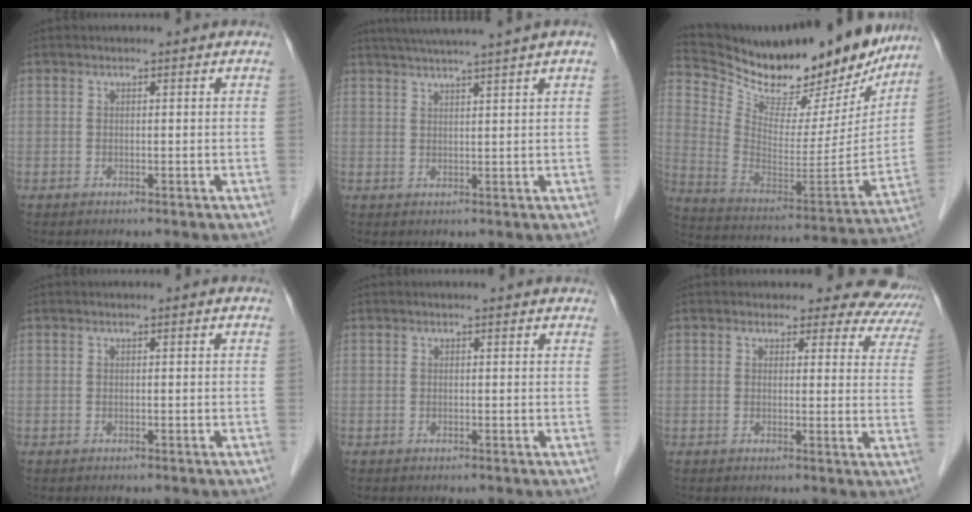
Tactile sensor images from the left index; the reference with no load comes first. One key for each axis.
{"total": 8.9, "fx": 7.5, "fy": -1.4, "fz": 4.6, "tx": -0.070, "ty": 0.021, "tz": 0.103}
{"total": 28.1, "fx": 24.7, "fy": 7.2, "fz": 11.4, "tx": -0.193, "ty": -0.045, "tz": 0.358}
{"total": 0.0}
{"total": 3.7, "fx": 3.4, "fy": 1.0, "fz": 1.0, "tx": -0.013, "ty": 0.018, "tz": 0.031}
{"total": 12.1, "fx": 11.1, "fy": 4.6, "fz": 1.4, "tx": 0.026, "ty": -0.041, "tz": 0.084}